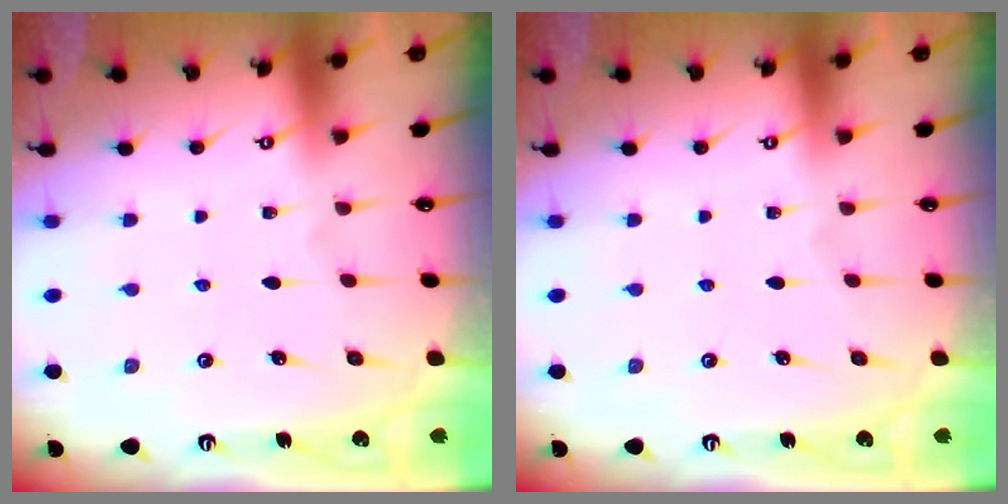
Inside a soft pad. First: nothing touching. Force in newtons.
{"total": 0.0}